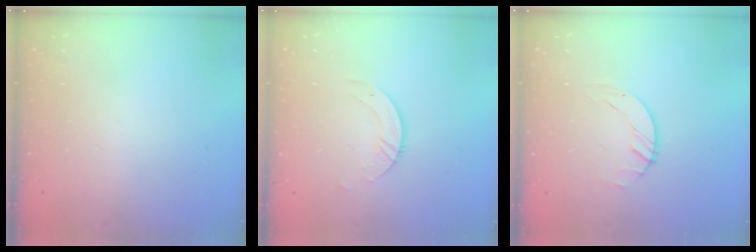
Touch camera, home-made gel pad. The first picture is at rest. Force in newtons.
{"total": 3.1, "press": 3.1, "slide": 0.2}
{"total": 0.8, "press": 0.8, "slide": 0.2}